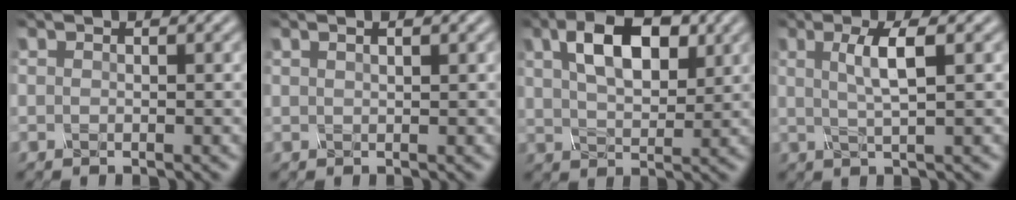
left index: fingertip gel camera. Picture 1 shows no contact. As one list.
[{"total": 2.3, "force": [1.3, 0.9, 1.7], "torque": [-0.017, 0.008, 0.001]}, {"total": 7.3, "force": [2.4, 4.0, 5.6], "torque": [-0.104, 0.008, 0.035]}, {"total": 3.5, "force": [0.6, 0.7, 3.3], "torque": [-0.059, -0.002, 0.010]}]